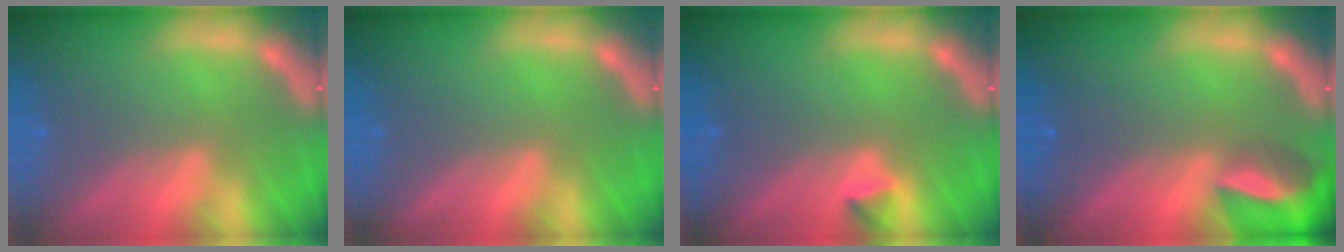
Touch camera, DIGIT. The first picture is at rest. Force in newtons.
{"total": 0.0}
{"total": 0.9}
{"total": 6.4}